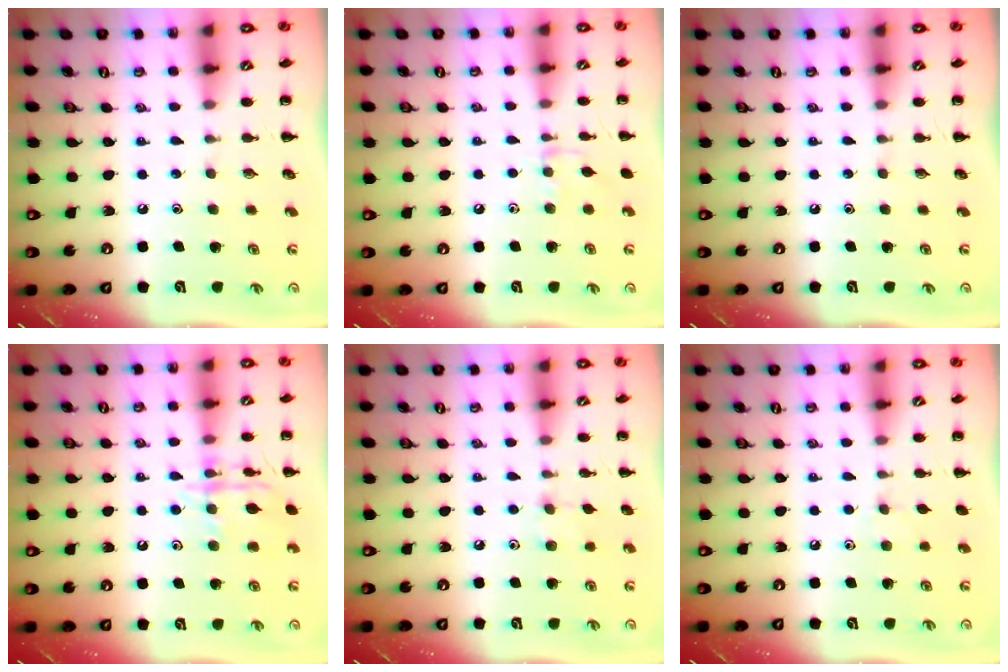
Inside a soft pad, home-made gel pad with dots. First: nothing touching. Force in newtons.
{"total": 6.0, "press": 5.7, "slide": 1.8}
{"total": 0.0}
{"total": 12.9, "press": 12.9, "slide": 0.8}
{"total": 6.5, "press": 6.2, "slide": 2.1}
{"total": 3.2, "press": 3.0, "slide": 1.3}